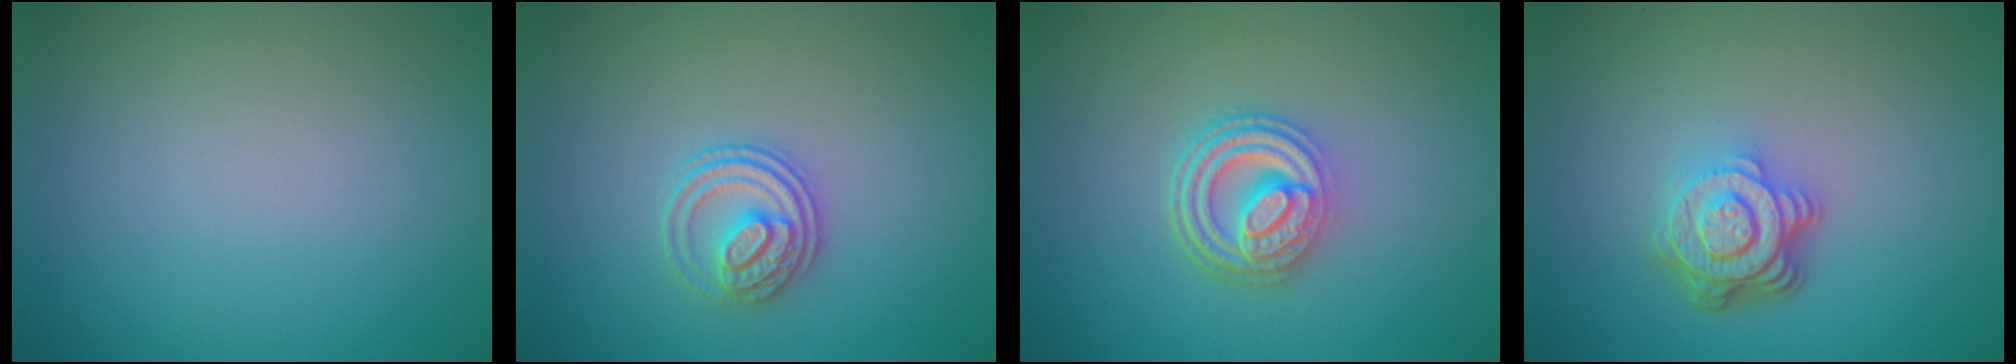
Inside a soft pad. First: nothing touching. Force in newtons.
{"total": 2.8, "press": 2.7, "slide": 1.0}
{"total": 4.9, "press": 3.7, "slide": 3.1}
{"total": 4.7, "press": 3.4, "slide": 3.3}